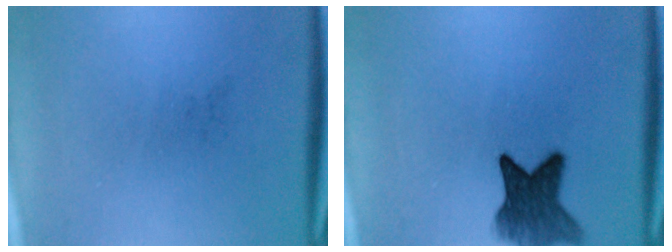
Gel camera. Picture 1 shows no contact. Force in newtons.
{"total": 7.8}